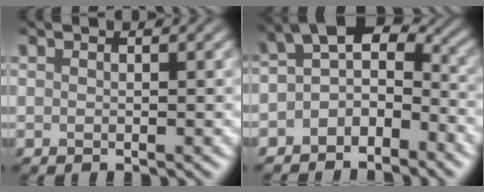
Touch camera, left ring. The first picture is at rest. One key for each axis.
{"total": 4.1, "fx": -1.9, "fy": 2.3, "fz": 2.8, "tx": -0.032, "ty": 0.008, "tz": -0.048}